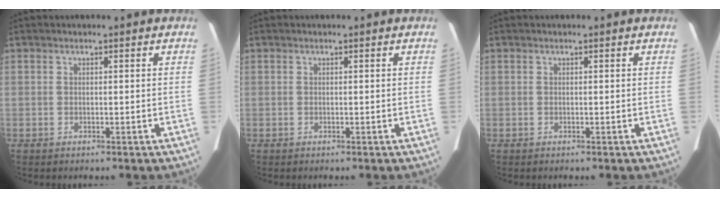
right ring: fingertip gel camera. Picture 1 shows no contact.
{"total": 0.0}
{"total": 0.0}